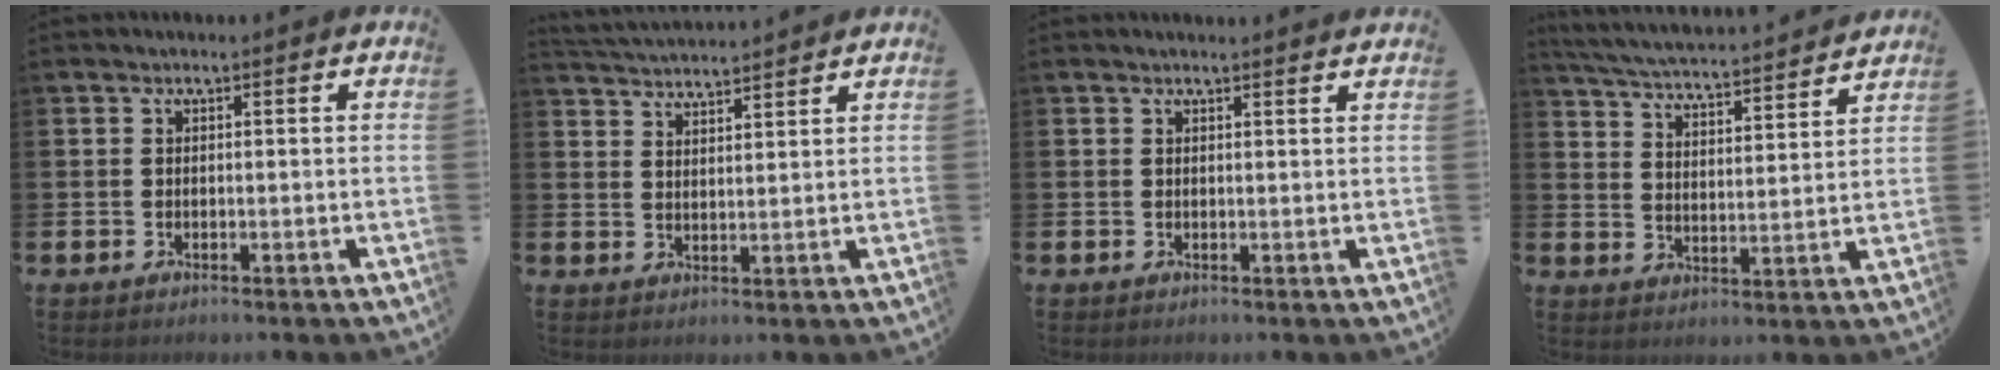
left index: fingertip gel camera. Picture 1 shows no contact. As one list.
[{"total": 3.8, "force": [3.8, 0.1, -0.1], "torque": [-0.017, -0.021, 0.070]}, {"total": 0.9, "force": [0.9, -0.1, 0.2], "torque": [0.005, -0.005, 0.015]}, {"total": 5.0, "force": [4.9, 0.2, 1.1], "torque": [-0.047, -0.046, 0.080]}]